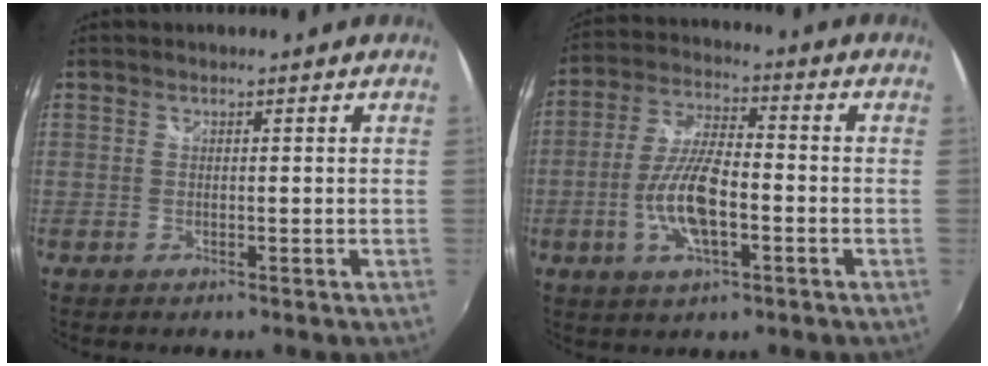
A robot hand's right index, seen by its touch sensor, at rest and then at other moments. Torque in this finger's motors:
{"motor_torque": [0.38, -0.09, 0.28, 0.09]}